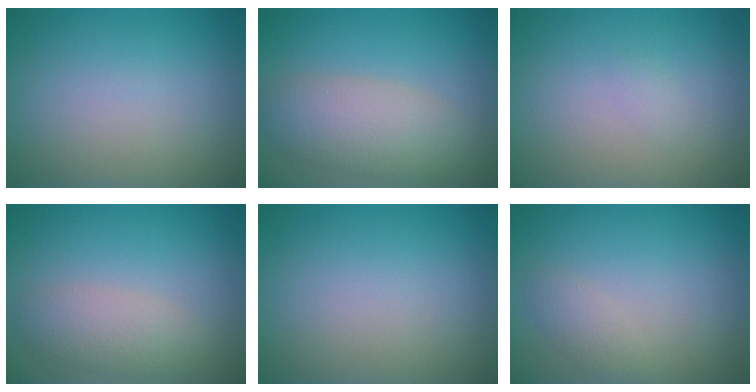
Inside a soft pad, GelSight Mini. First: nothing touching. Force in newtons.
{"total": 5.1, "press": 5.1, "slide": 0.5}
{"total": 0.5, "press": 0.5, "slide": 0.1}
{"total": 3.0, "press": 3.0, "slide": 0.1}
{"total": 0.0}
{"total": 1.3, "press": 1.3, "slide": 0.1}